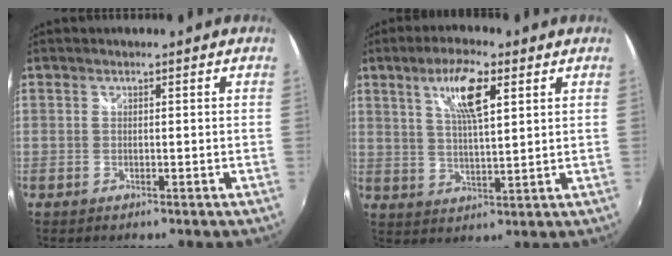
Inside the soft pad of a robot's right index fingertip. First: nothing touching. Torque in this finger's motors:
{"motor_torque": [0.50, 0.28, 0.46, 0.07]}